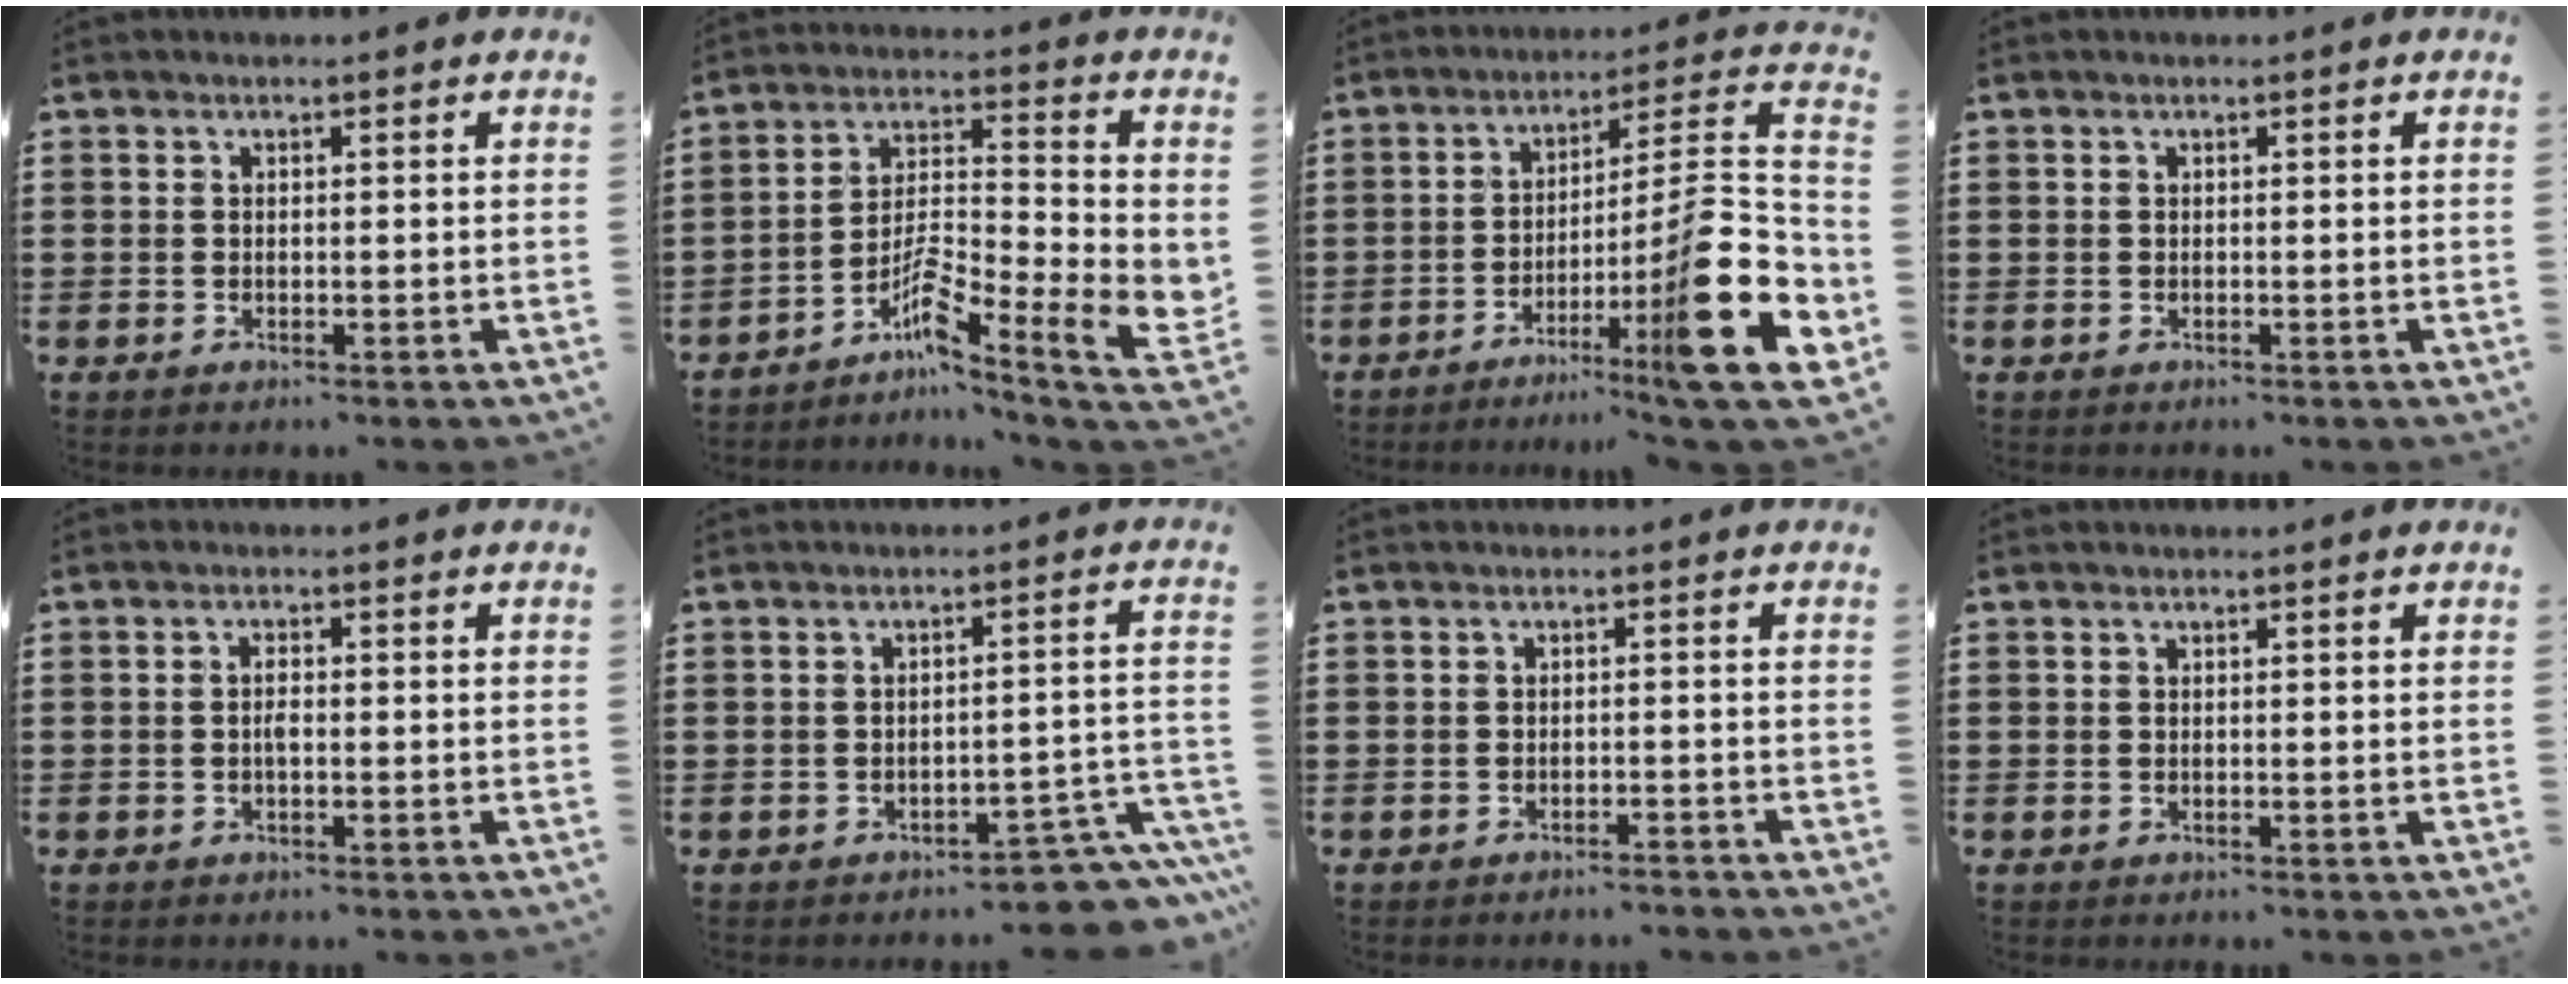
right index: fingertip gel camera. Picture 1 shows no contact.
{"total": 8.8, "force": [-4.3, 2.0, 7.5], "torque": [-0.150, -0.017, -0.083]}
{"total": 16.5, "force": [-5.7, 1.6, 15.5], "torque": [-0.229, -0.022, -0.098]}
{"total": 0.0}
{"total": 1.6, "force": [-0.4, 0.6, 1.5], "torque": [-0.036, -0.003, -0.009]}
{"total": 4.6, "force": [-4.0, 0.9, 1.9], "torque": [-0.031, -0.001, -0.077]}
{"total": 1.4, "force": [-1.4, 0.1, 0.2], "torque": [-0.009, 0.002, -0.029]}
{"total": 0.0}